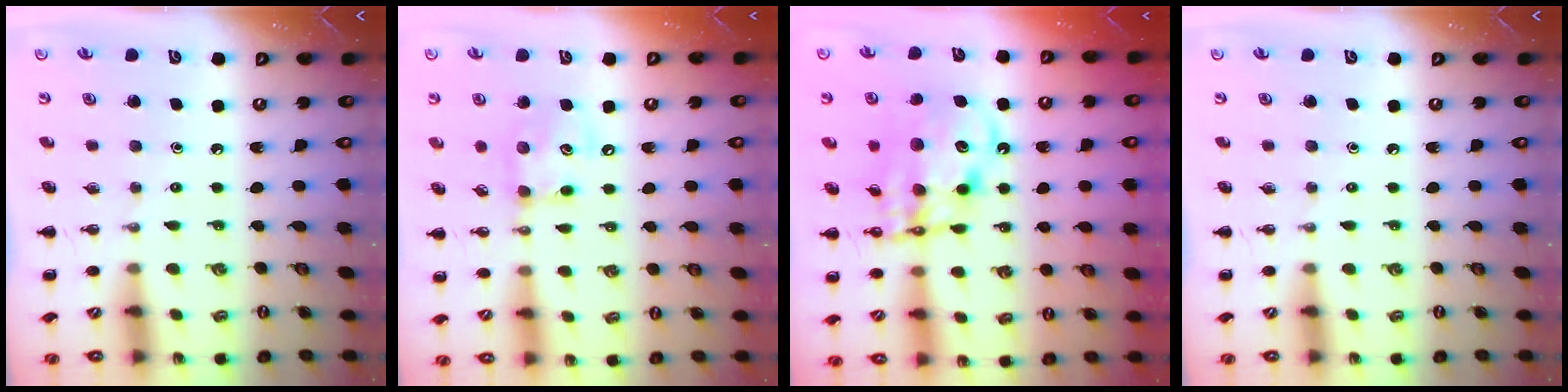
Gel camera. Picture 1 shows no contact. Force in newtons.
{"total": 8.9, "press": 8.8, "slide": 0.5}
{"total": 12.6, "press": 12.2, "slide": 3.0}
{"total": 0.0}